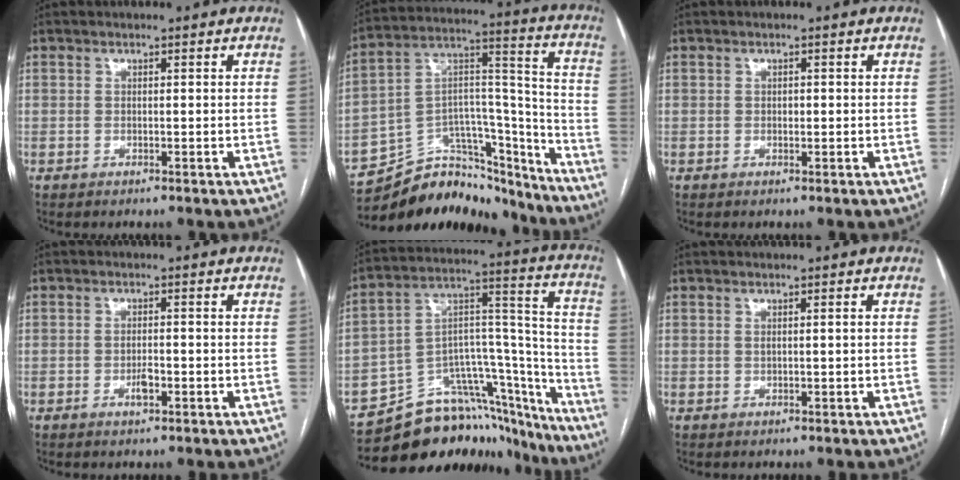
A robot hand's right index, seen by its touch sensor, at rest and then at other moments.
{"total": 22.2, "force": [-20.2, 7.2, 5.7], "torque": [-0.085, 0.056, -0.313]}
{"total": 0.7, "force": [0.0, 0.4, 0.5], "torque": [-0.009, 0.001, -0.001]}
{"total": 2.1, "force": [-0.9, 0.6, 1.8], "torque": [-0.032, 0.001, -0.014]}
{"total": 23.1, "force": [-19.4, 9.6, 8.2], "torque": [-0.083, 0.068, -0.285]}
{"total": 0.7, "force": [0.1, 0.0, 0.7], "torque": [-0.015, 0.001, 0.004]}